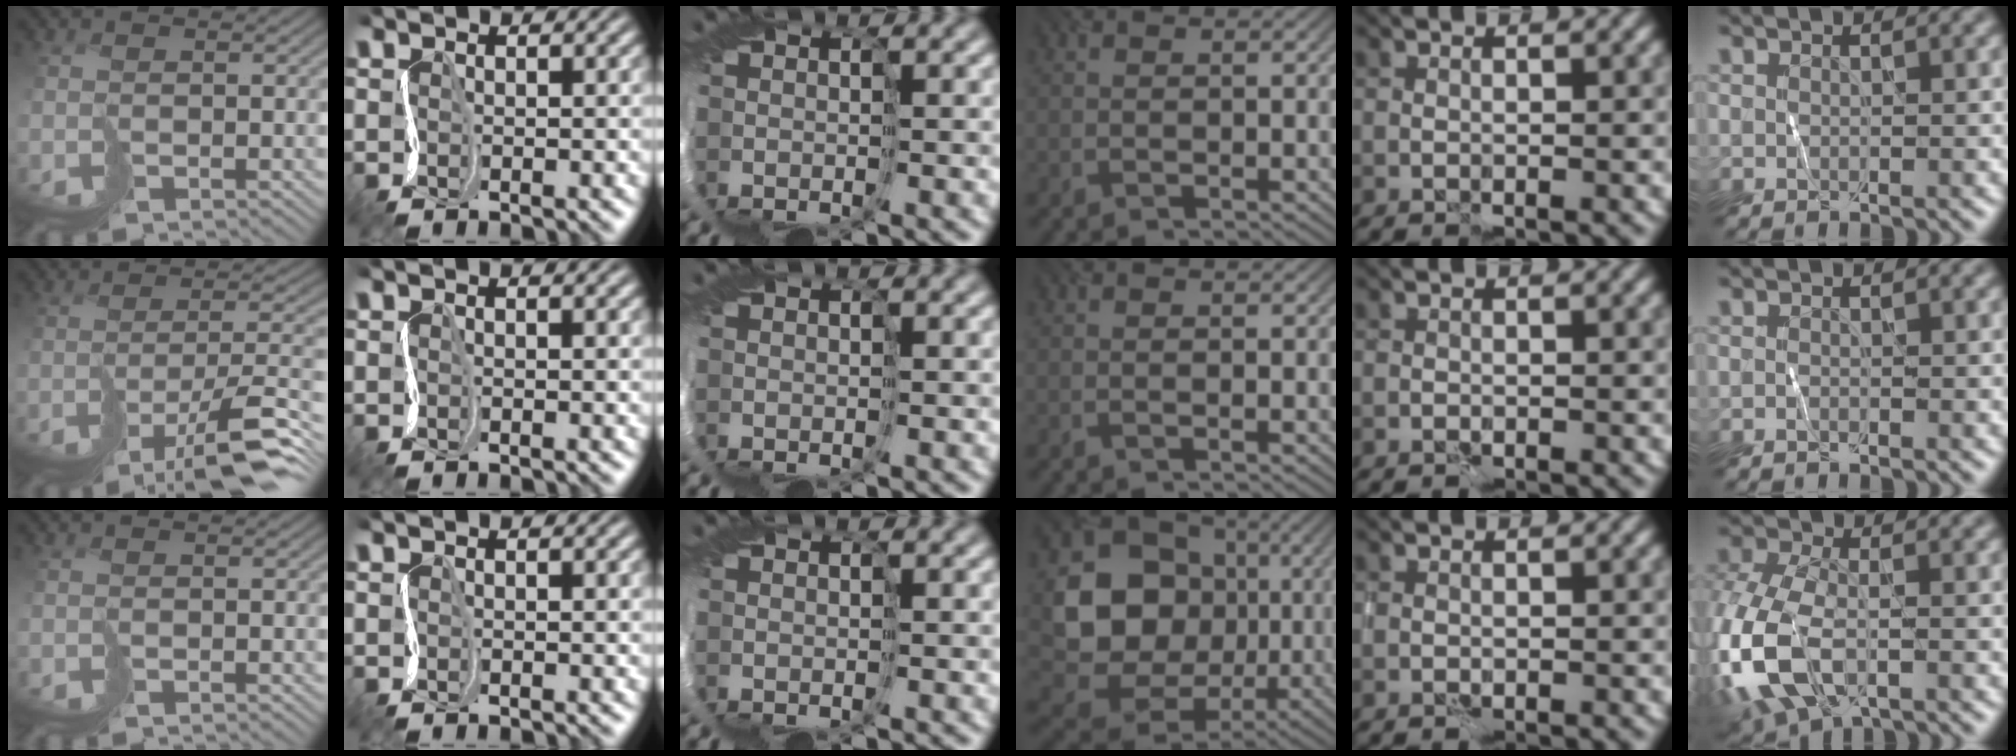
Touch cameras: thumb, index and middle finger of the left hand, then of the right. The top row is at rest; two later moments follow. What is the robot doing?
{"motion": "cut", "object": "tissue"}